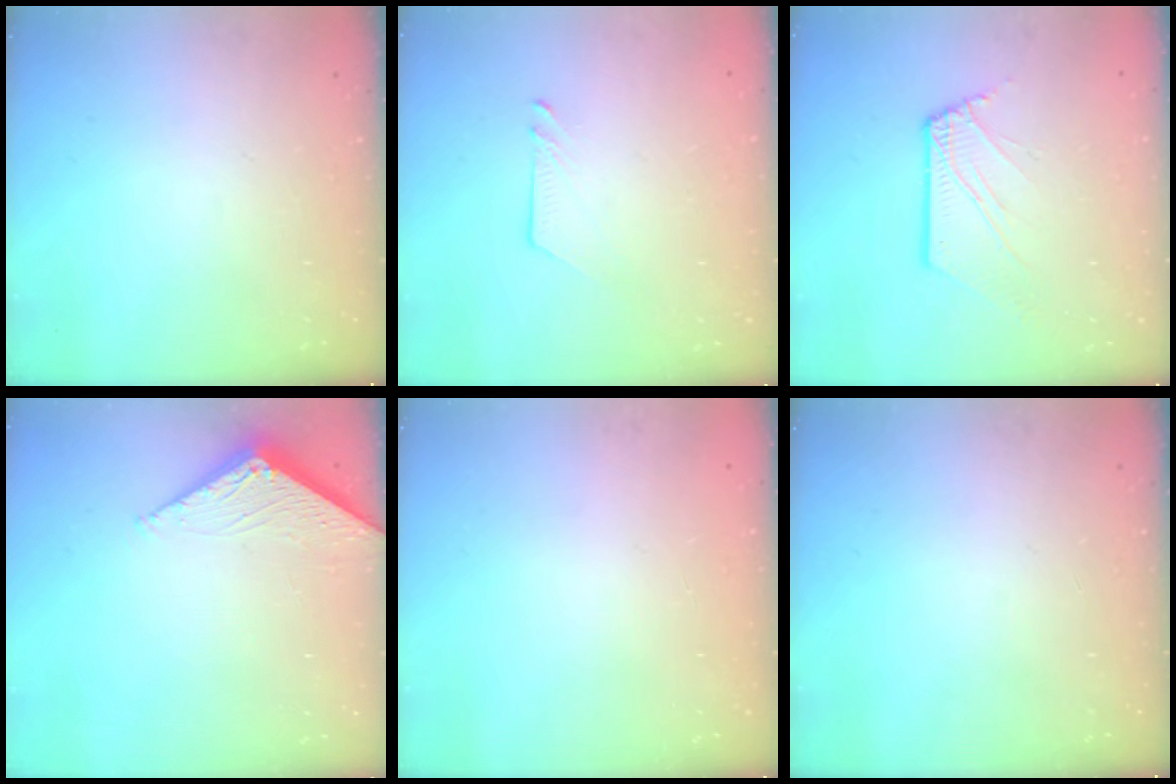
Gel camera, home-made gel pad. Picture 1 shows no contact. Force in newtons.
{"total": 3.6, "press": 3.6, "slide": 0.4}
{"total": 5.0, "press": 4.9, "slide": 0.4}
{"total": 3.2, "press": 3.2, "slide": 0.4}
{"total": 0.0}
{"total": 0.0}